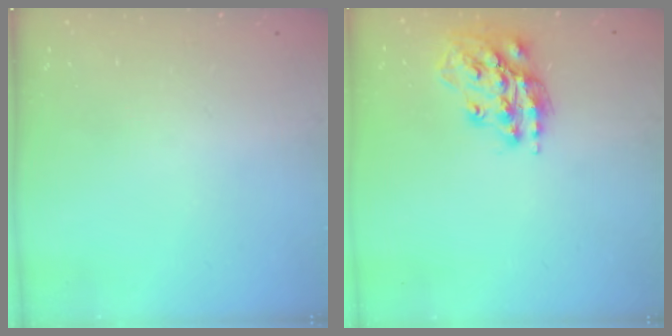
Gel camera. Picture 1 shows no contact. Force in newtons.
{"total": 16.1, "press": 16.1, "slide": 1.5}